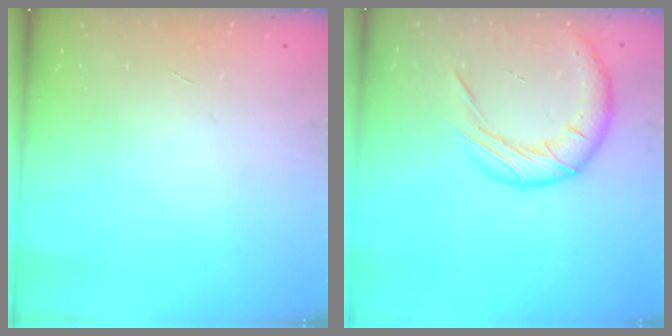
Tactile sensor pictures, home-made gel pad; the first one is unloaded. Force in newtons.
{"total": 15.9, "press": 15.7, "slide": 2.6}